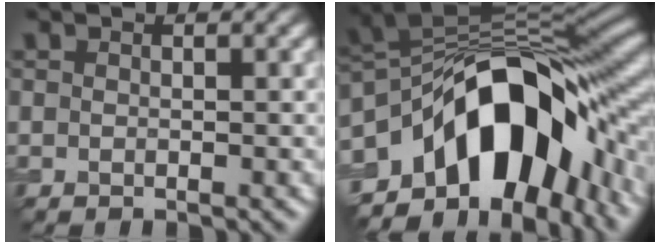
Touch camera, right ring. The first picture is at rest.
{"total": 14.6, "force": [-5.2, 8.5, 10.7], "torque": [-0.153, 0.016, -0.087]}